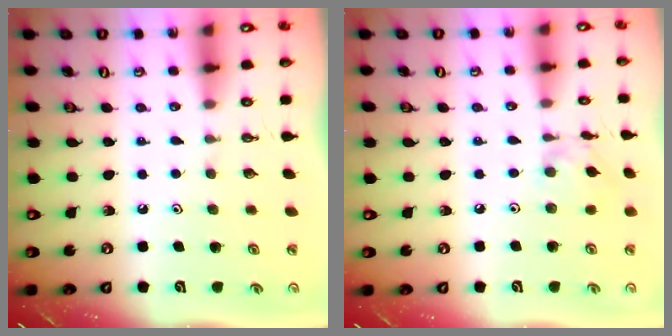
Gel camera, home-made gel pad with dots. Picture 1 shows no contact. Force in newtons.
{"total": 6.2, "press": 6.2, "slide": 0.3}